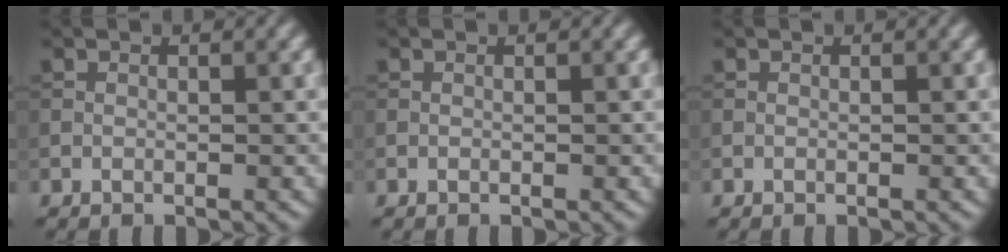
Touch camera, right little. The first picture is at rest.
{"total": 0.0}
{"total": 0.0}